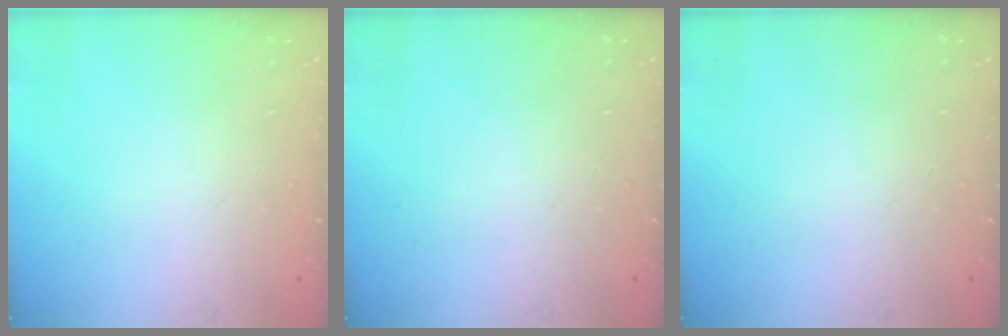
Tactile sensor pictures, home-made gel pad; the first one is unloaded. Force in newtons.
{"total": 0.0}
{"total": 0.0}